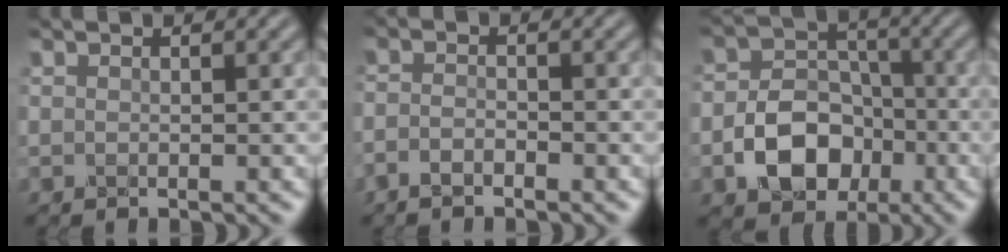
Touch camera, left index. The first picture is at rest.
{"total": 1.6, "force": [-1.3, 0.4, 0.8], "torque": [-0.020, 0.004, -0.031]}
{"total": 6.8, "force": [-2.6, 5.0, 3.8], "torque": [-0.059, -0.004, -0.045]}